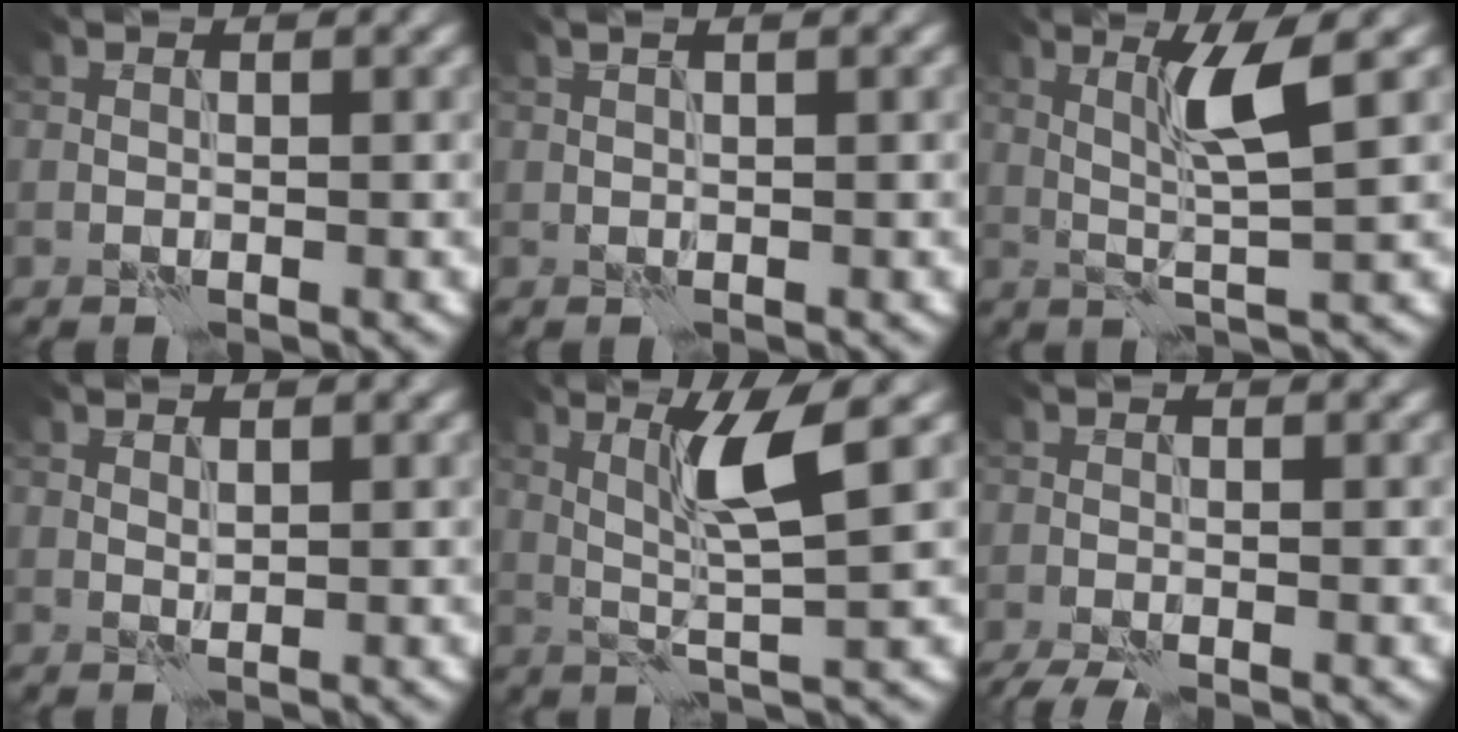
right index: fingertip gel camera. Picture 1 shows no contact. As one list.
[{"total": 1.1, "force": [0.7, 0.3, 0.9], "torque": [-0.014, -0.001, 0.007]}, {"total": 4.0, "force": [1.4, -0.2, 3.7], "torque": [-0.079, -0.003, 0.030]}, {"total": 0.7, "force": [0.5, 0.2, 0.4], "torque": [-0.008, -0.001, 0.010]}, {"total": 4.4, "force": [1.5, -0.2, 4.2], "torque": [-0.090, -0.005, 0.035]}, {"total": 2.9, "force": [-2.4, 0.4, 1.5], "torque": [-0.029, -0.008, -0.046]}]